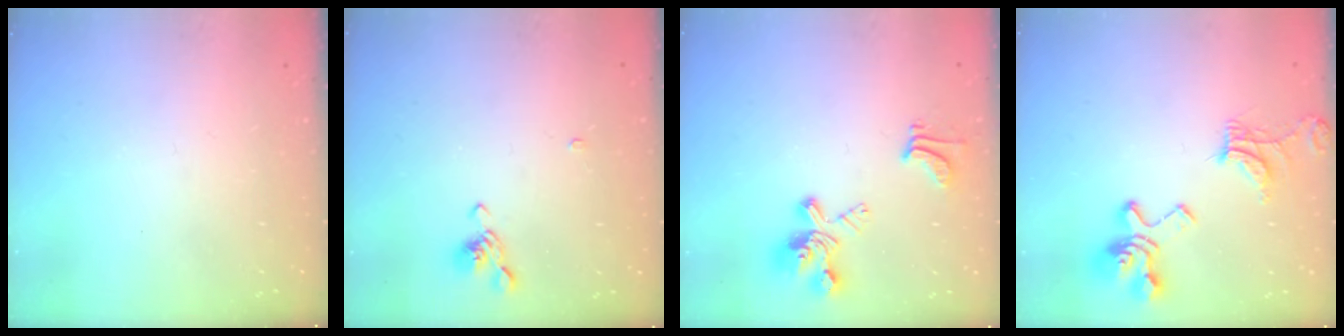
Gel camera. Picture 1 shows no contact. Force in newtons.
{"total": 2.5, "press": 2.4, "slide": 0.7}
{"total": 6.3, "press": 6.1, "slide": 1.7}
{"total": 12.4, "press": 12.2, "slide": 2.1}